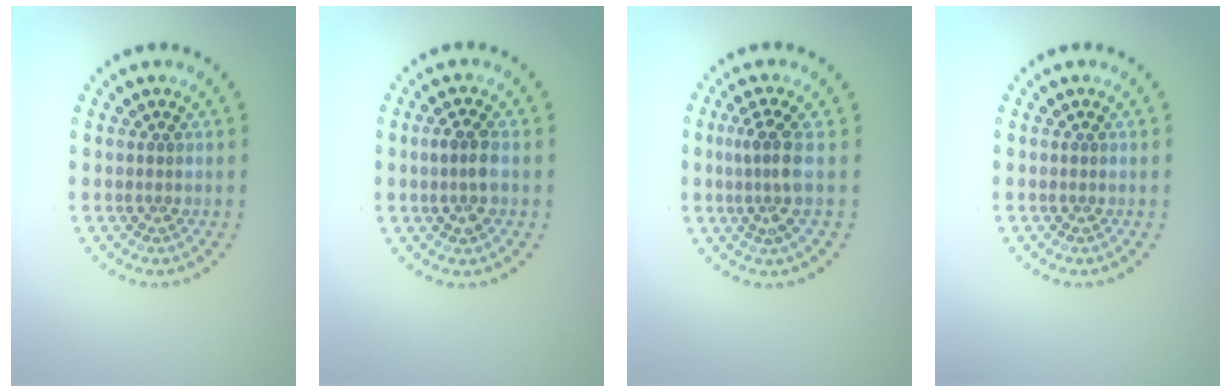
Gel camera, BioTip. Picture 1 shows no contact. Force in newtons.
{"total": 2.2, "press": 2.2, "slide": 0.4}
{"total": 2.8, "press": 2.1, "slide": 1.9}
{"total": 0.0}